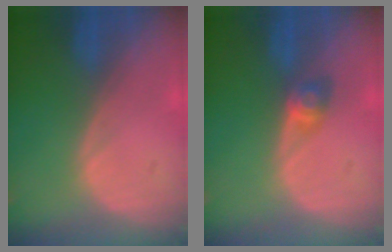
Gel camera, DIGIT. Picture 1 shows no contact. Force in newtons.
{"total": 2.9, "press": 2.6, "slide": 1.4}